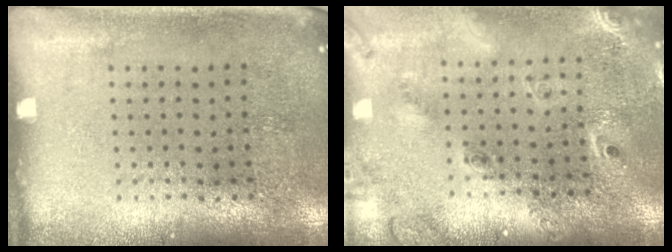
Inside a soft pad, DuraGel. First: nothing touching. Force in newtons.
{"total": 2.3, "press": 1.8, "slide": 1.3}